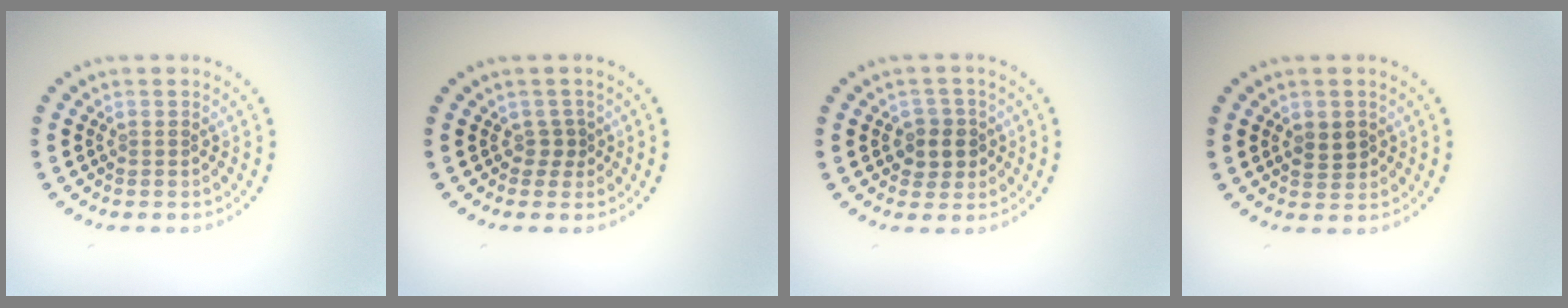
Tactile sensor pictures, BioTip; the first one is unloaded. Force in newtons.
{"total": 1.1, "press": 0.8, "slide": 0.8}
{"total": 2.5, "press": 2.3, "slide": 0.9}
{"total": 2.0, "press": 2.0, "slide": 0.2}